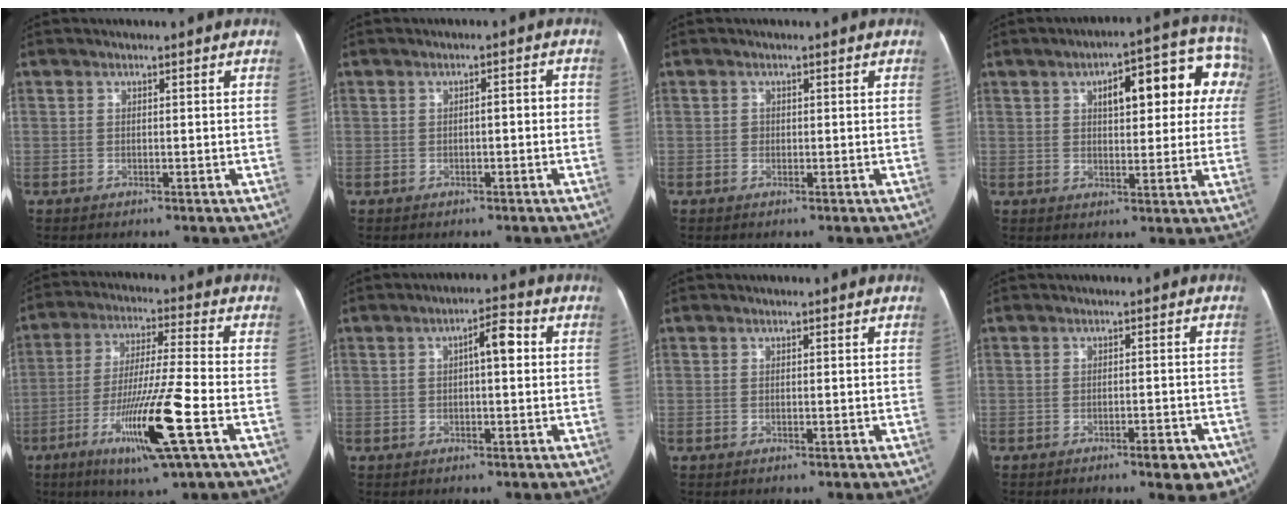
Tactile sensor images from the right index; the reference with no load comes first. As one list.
[{"total": 1.9, "force": [-0.5, 0.5, 1.7], "torque": [-0.022, 0.011, -0.008]}, {"total": 0.7, "force": [-0.1, 0.6, 0.2], "torque": [-0.002, 0.002, -0.002]}, {"total": 13.7, "force": [4.6, 5.4, 11.7], "torque": [-0.124, 0.047, 0.051]}, {"total": 14.0, "force": [-5.7, -0.6, 12.8], "torque": [-0.242, -0.026, -0.105]}, {"total": 4.6, "force": [0.7, 1.2, 4.4], "torque": [-0.069, 0.019, 0.007]}, {"total": 0.0}, {"total": 4.3, "force": [-2.8, 1.1, 3.0], "torque": [-0.028, 0.000, -0.034]}]